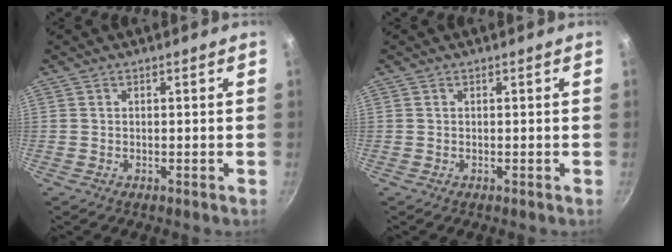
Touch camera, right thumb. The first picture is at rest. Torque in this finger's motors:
{"motor_torque": [-0.01, 0.01, 0.04, 0.00, 0.00]}